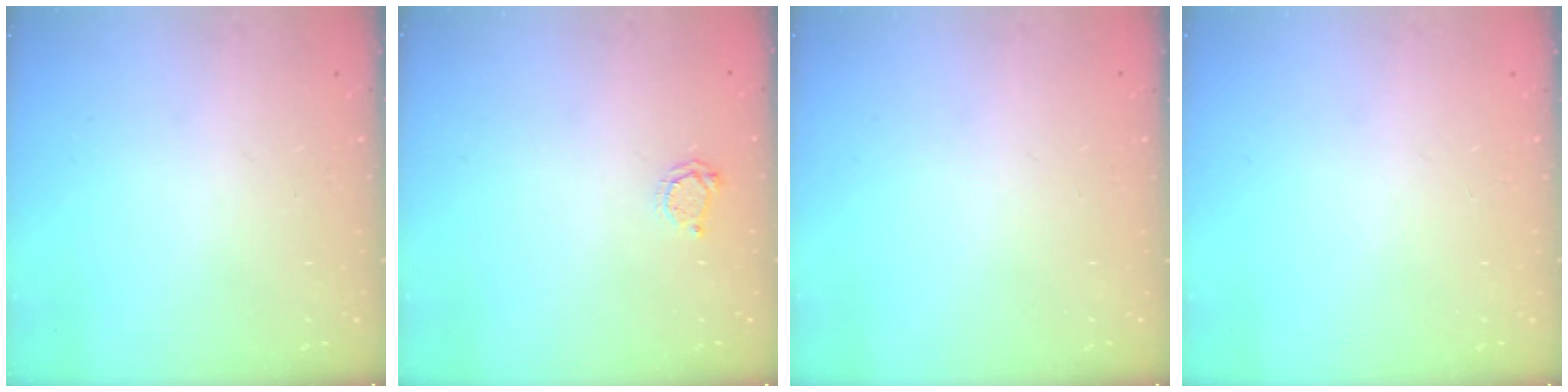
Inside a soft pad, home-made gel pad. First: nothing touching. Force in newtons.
{"total": 3.9, "press": 3.8, "slide": 0.5}
{"total": 0.0}
{"total": 0.0}